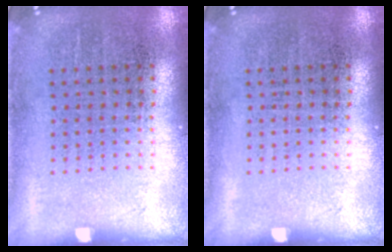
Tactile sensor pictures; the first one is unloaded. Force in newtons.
{"total": 0.0}